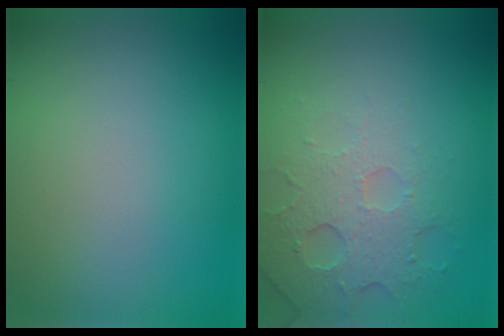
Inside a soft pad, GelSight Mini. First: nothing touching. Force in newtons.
{"total": 5.0, "press": 3.3, "slide": 3.8}